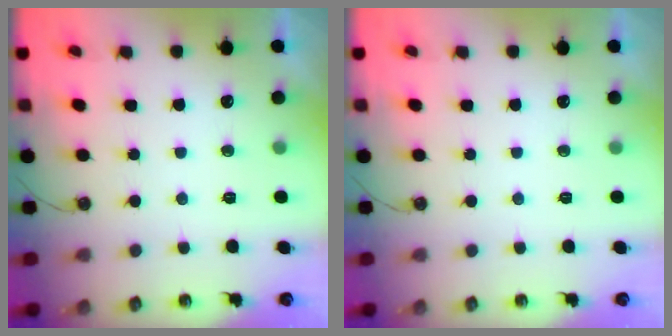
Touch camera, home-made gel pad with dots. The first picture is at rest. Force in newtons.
{"total": 0.0}